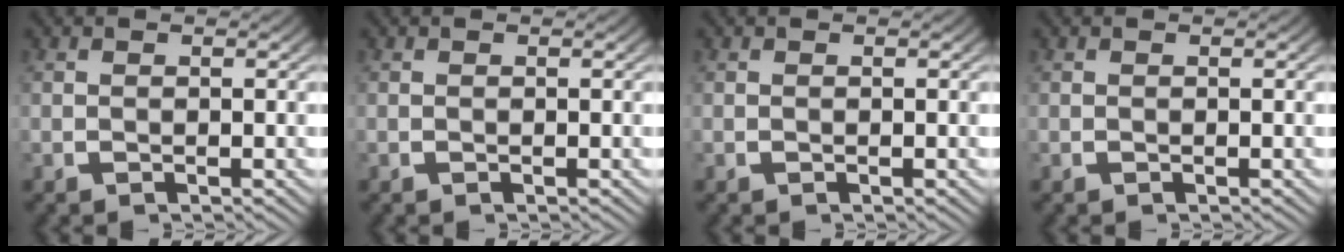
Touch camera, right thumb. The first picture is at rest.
{"total": 0.0}
{"total": 0.0}
{"total": 0.0}